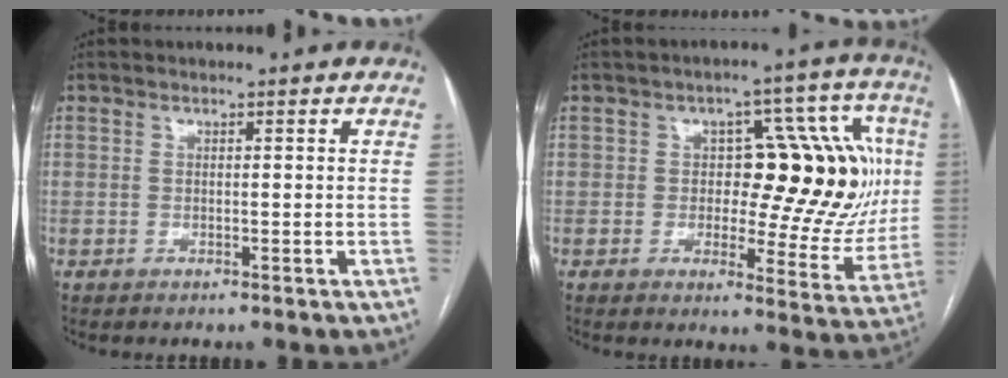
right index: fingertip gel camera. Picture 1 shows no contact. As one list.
[{"total": 16.8, "force": [2.0, 7.6, 14.9], "torque": [-0.169, 0.032, 0.032]}]